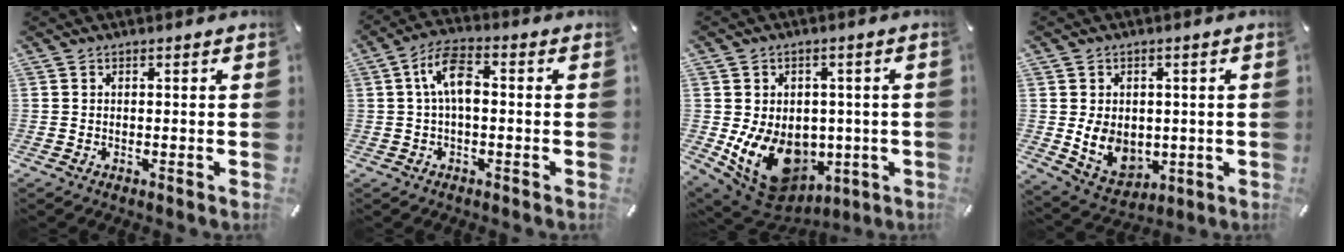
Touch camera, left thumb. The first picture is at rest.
{"total": 8.3, "force": [0.3, 4.2, 7.1], "torque": [-0.136, 0.014, 0.003]}
{"total": 14.2, "force": [-3.0, 11.4, 8.0], "torque": [-0.131, -0.006, -0.036]}
{"total": 9.1, "force": [-0.1, 7.7, 4.8], "torque": [-0.099, -0.003, 0.002]}